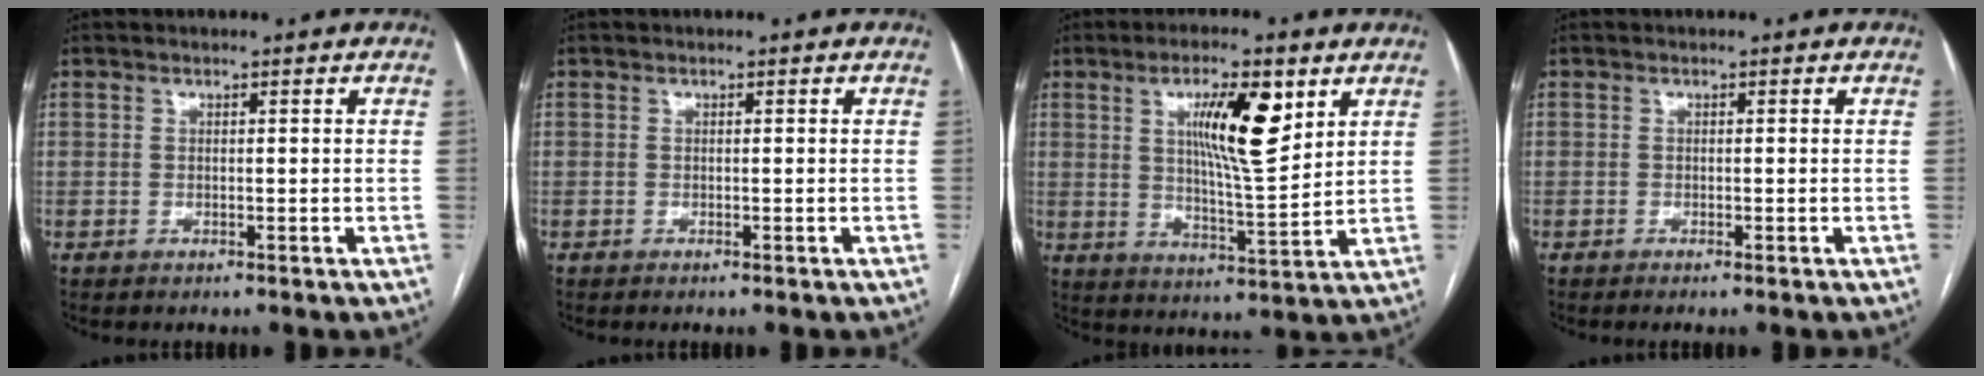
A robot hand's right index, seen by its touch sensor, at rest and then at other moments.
{"total": 0.0}
{"total": 10.8, "force": [4.6, 1.8, 9.6], "torque": [-0.164, -0.003, 0.077]}
{"total": 0.7, "force": [-0.5, -0.1, 0.6], "torque": [-0.012, -0.001, -0.008]}